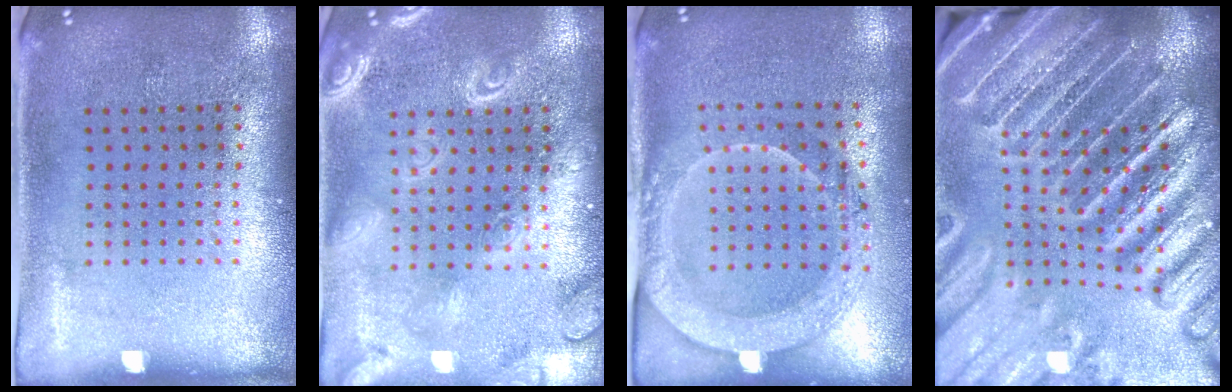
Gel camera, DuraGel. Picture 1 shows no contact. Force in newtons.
{"total": 3.0, "press": 3.0, "slide": 0.3}
{"total": 2.0, "press": 2.0, "slide": 0.5}
{"total": 5.1, "press": 4.5, "slide": 2.4}